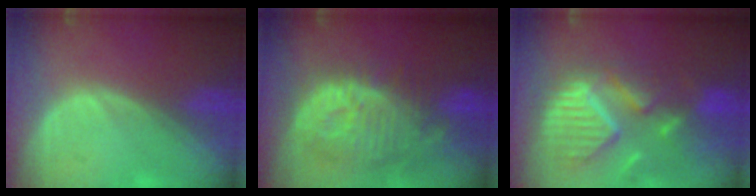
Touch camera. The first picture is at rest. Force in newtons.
{"total": 12.6, "press": 11.1, "slide": 5.9}
{"total": 12.4, "press": 10.6, "slide": 6.5}